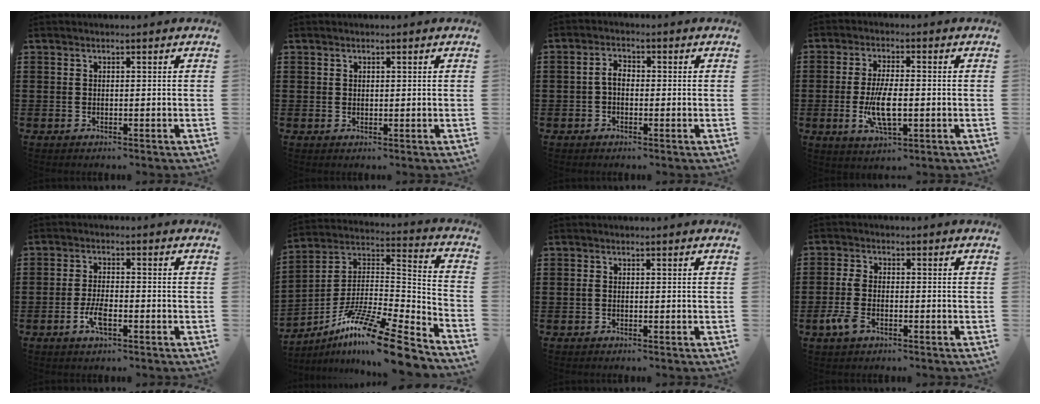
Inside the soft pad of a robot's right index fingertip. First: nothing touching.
{"total": 0.7, "force": [0.4, 0.4, 0.2], "torque": [-0.007, 0.001, 0.010]}
{"total": 2.6, "force": [-0.5, 1.5, 2.1], "torque": [-0.050, 0.000, -0.012]}
{"total": 7.6, "force": [-1.2, 2.9, 7.0], "torque": [-0.152, -0.010, -0.027]}
{"total": 4.0, "force": [-1.7, 1.6, 3.3], "torque": [-0.077, -0.003, -0.036]}
{"total": 13.5, "force": [-10.3, 1.3, 8.6], "torque": [-0.147, 0.023, -0.193]}
{"total": 0.6, "force": [-0.2, 0.3, 0.5], "torque": [-0.019, -0.003, -0.006]}
{"total": 4.2, "force": [-1.8, 2.3, 3.0], "torque": [-0.082, -0.003, -0.040]}